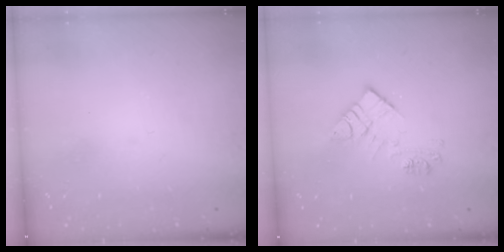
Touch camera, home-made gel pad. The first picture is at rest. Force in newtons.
{"total": 11.0, "press": 11.0, "slide": 0.9}